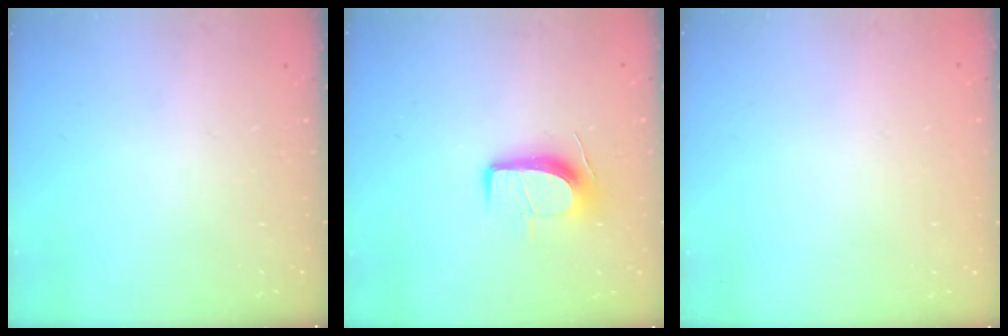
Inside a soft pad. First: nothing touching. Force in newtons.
{"total": 9.8, "press": 9.8, "slide": 0.7}
{"total": 0.0}